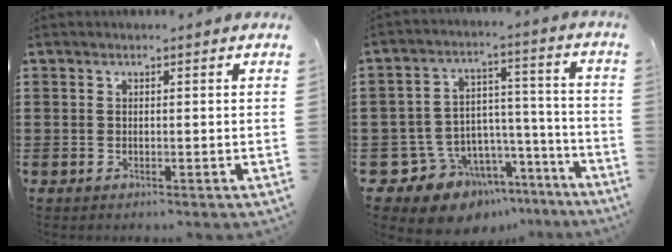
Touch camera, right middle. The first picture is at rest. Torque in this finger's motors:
{"motor_torque": [0.16, -0.13, 0.36, 0.02]}